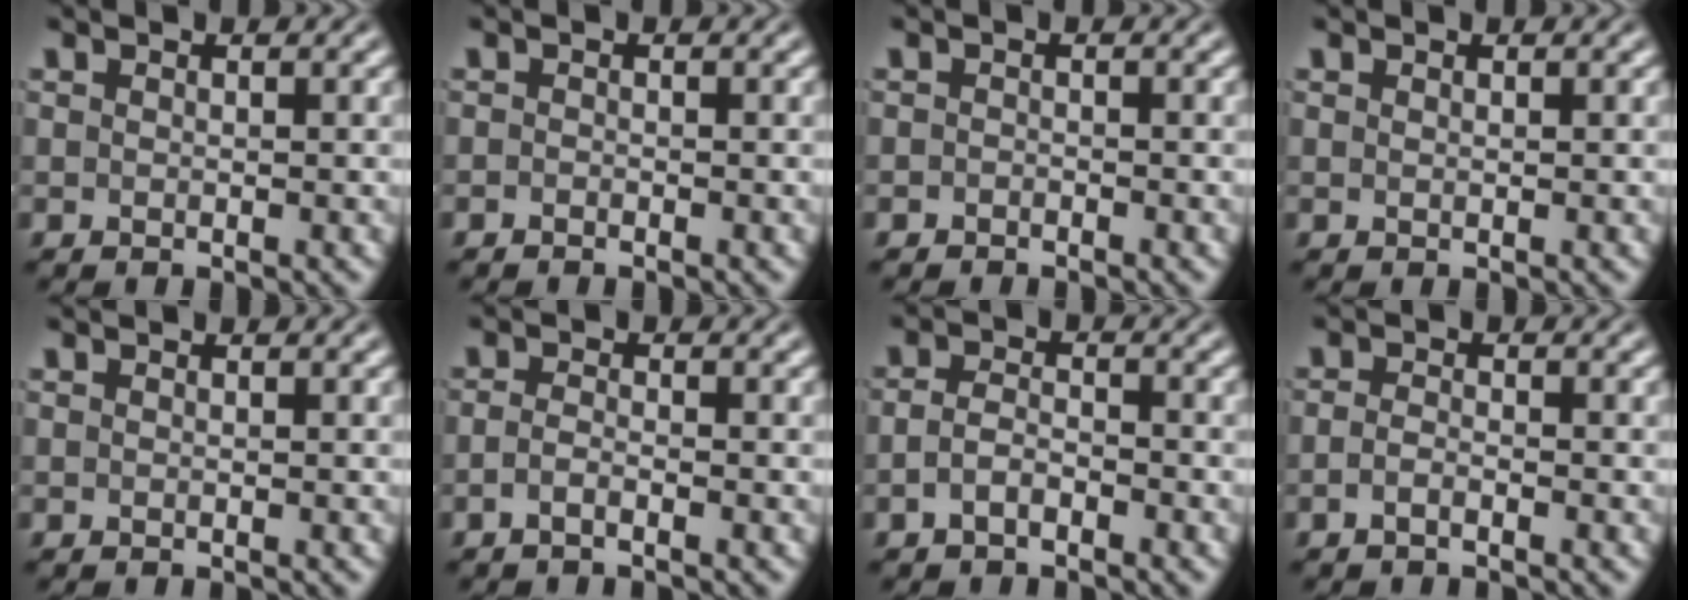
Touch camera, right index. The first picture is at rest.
{"total": 0.9, "force": [-0.7, -0.6, -0.2], "torque": [0.008, -0.006, -0.009]}
{"total": 1.0, "force": [-0.9, -0.4, -0.4], "torque": [0.011, -0.009, -0.010]}
{"total": 0.5, "force": [0.2, -0.5, 0.0], "torque": [0.004, -0.002, 0.007]}
{"total": 0.0}
{"total": 1.5, "force": [-1.2, -0.4, 0.8], "torque": [-0.017, -0.007, -0.019]}
{"total": 2.0, "force": [-1.5, 0.6, 1.0], "torque": [-0.016, -0.008, -0.023]}
{"total": 1.3, "force": [-1.1, -0.4, 0.6], "torque": [-0.010, -0.006, -0.018]}